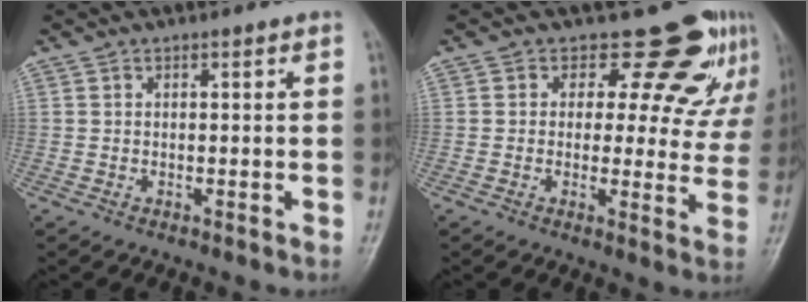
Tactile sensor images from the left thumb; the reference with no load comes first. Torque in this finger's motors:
{"motor_torque": [-0.06, 0.19, -0.09, -0.09, -0.03]}